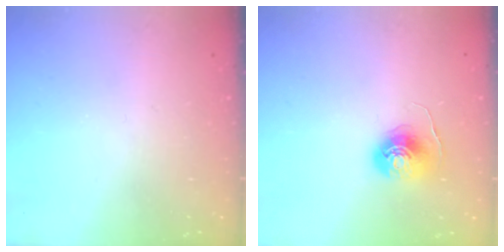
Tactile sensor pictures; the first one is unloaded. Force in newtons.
{"total": 7.7, "press": 7.7, "slide": 0.4}